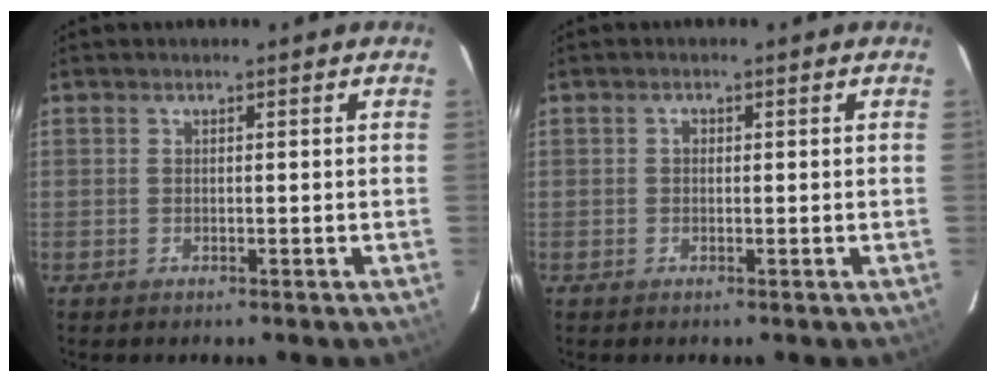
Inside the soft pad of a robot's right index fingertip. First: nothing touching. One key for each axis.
{"total": 0.8, "fx": 0.0, "fy": 0.7, "fz": 0.3, "tx": -0.004, "ty": 0.004, "tz": -0.002}